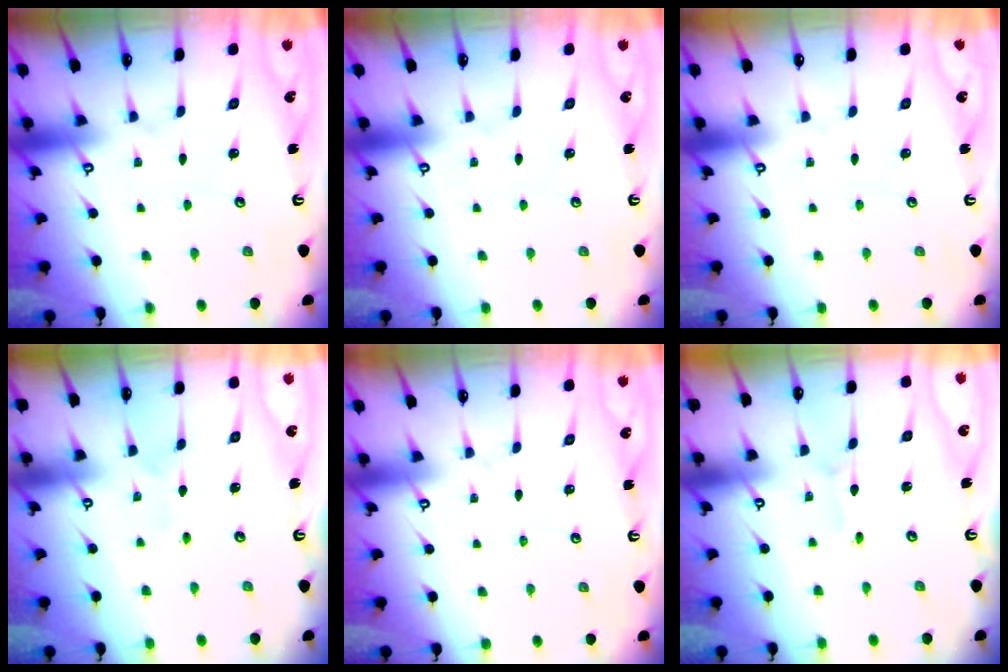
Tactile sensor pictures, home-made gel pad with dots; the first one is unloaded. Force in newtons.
{"total": 0.0}
{"total": 0.0}
{"total": 4.3, "press": 4.3, "slide": 0.5}
{"total": 0.0}
{"total": 1.2, "press": 1.2, "slide": 0.1}